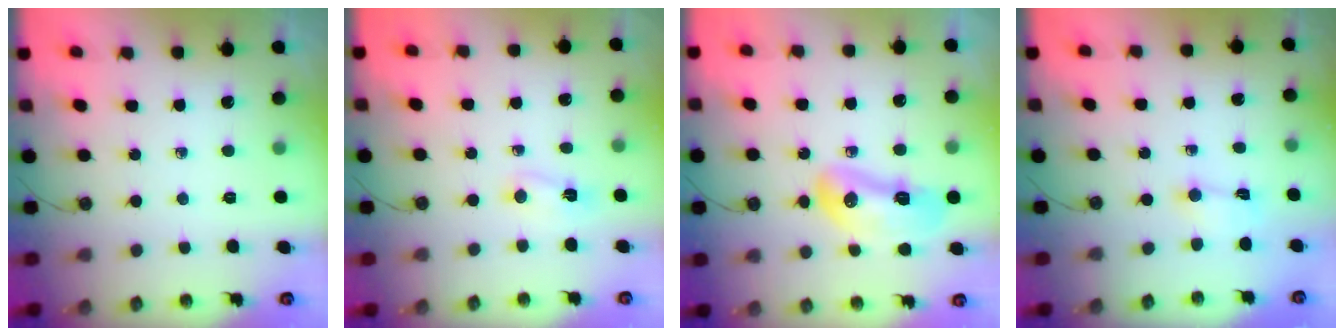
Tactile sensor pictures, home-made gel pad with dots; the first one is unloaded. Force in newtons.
{"total": 3.3, "press": 3.2, "slide": 0.7}
{"total": 11.8, "press": 11.7, "slide": 1.2}
{"total": 1.5, "press": 1.4, "slide": 0.6}